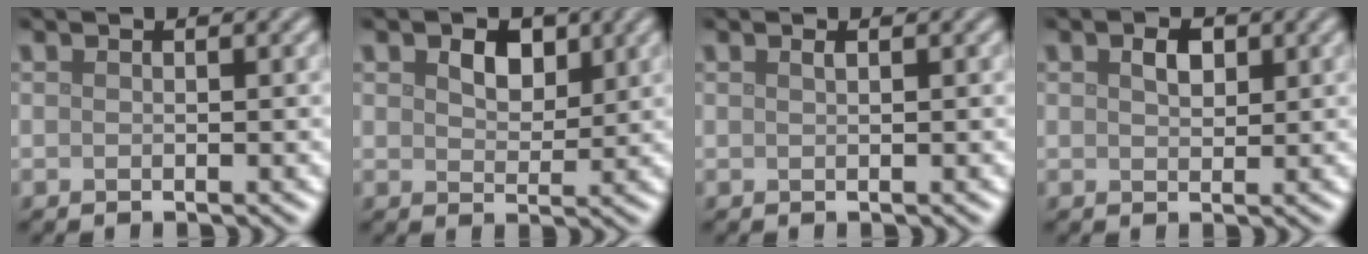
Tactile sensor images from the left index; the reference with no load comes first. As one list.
[{"total": 2.7, "force": [1.2, 1.8, 1.7], "torque": [-0.034, 0.000, 0.018]}, {"total": 0.5, "force": [0.3, 0.2, 0.4], "torque": [-0.006, 0.002, 0.005]}, {"total": 1.8, "force": [0.7, 1.1, 1.2], "torque": [-0.021, 0.002, 0.012]}]